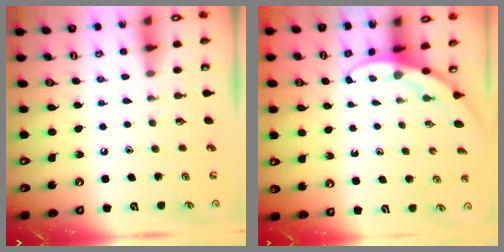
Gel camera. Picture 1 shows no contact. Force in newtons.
{"total": 3.0, "press": 3.0, "slide": 0.1}